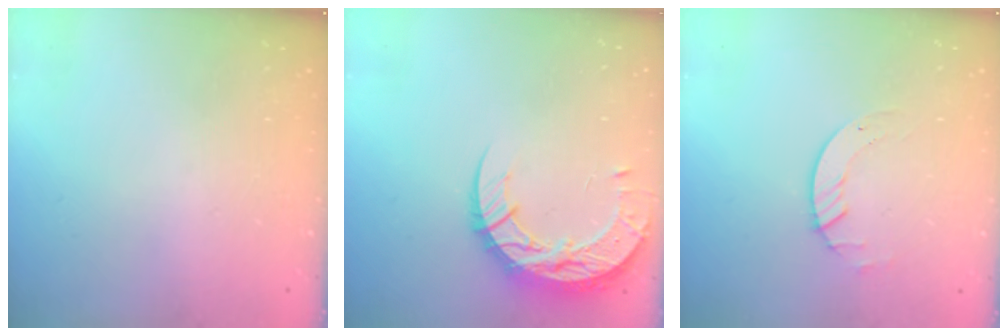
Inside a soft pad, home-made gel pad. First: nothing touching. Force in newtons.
{"total": 13.5, "press": 13.5, "slide": 1.0}
{"total": 2.7, "press": 2.7, "slide": 0.3}